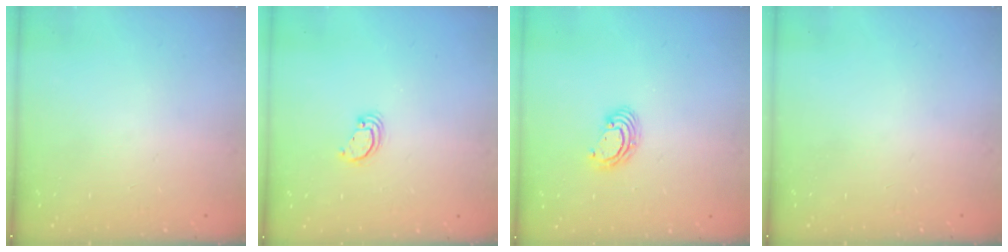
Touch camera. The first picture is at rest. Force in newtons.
{"total": 2.9, "press": 2.9, "slide": 0.1}
{"total": 4.2, "press": 4.2, "slide": 0.2}
{"total": 0.0}